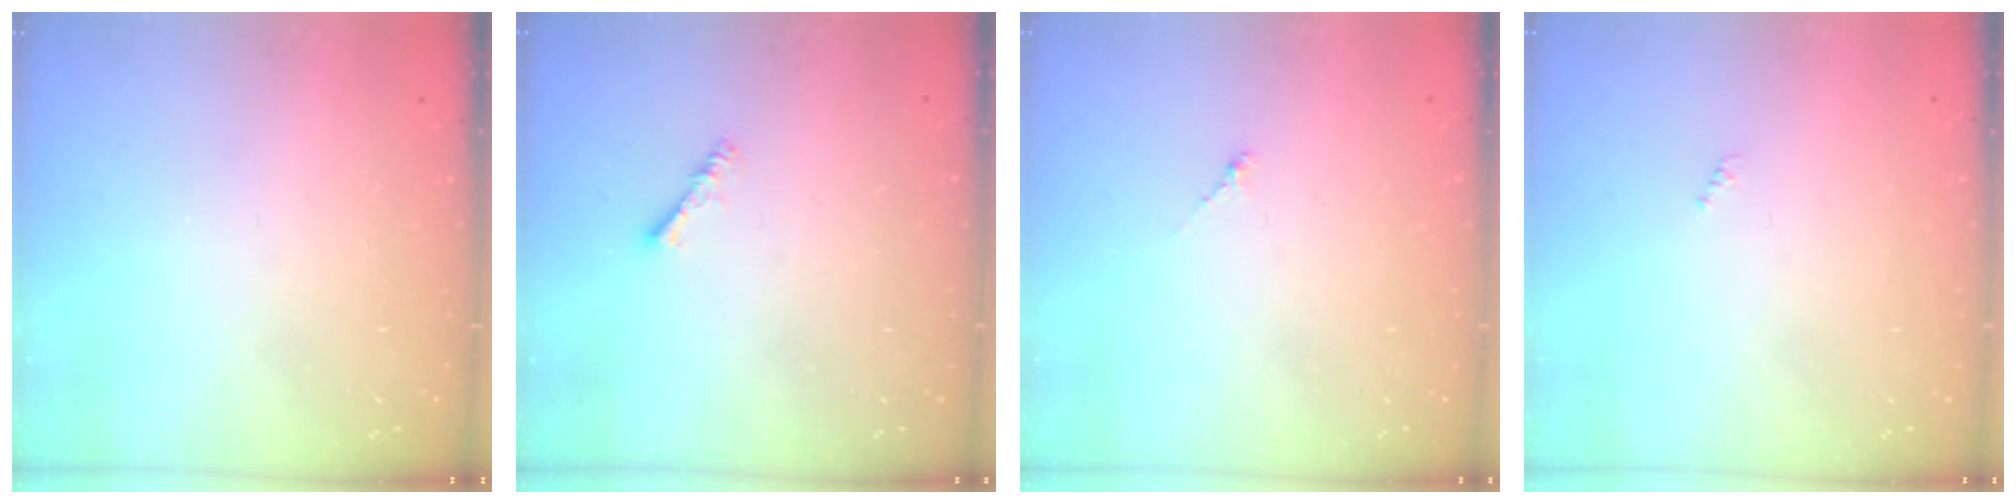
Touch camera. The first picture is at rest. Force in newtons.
{"total": 2.3, "press": 2.3, "slide": 0.4}
{"total": 0.8, "press": 0.6, "slide": 0.4}
{"total": 0.0}